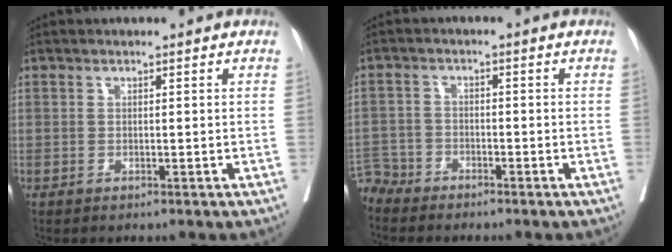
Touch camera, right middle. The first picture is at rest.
{"total": 4.5, "force": [-4.1, 1.5, -0.7], "torque": [0.014, -0.007, -0.084]}